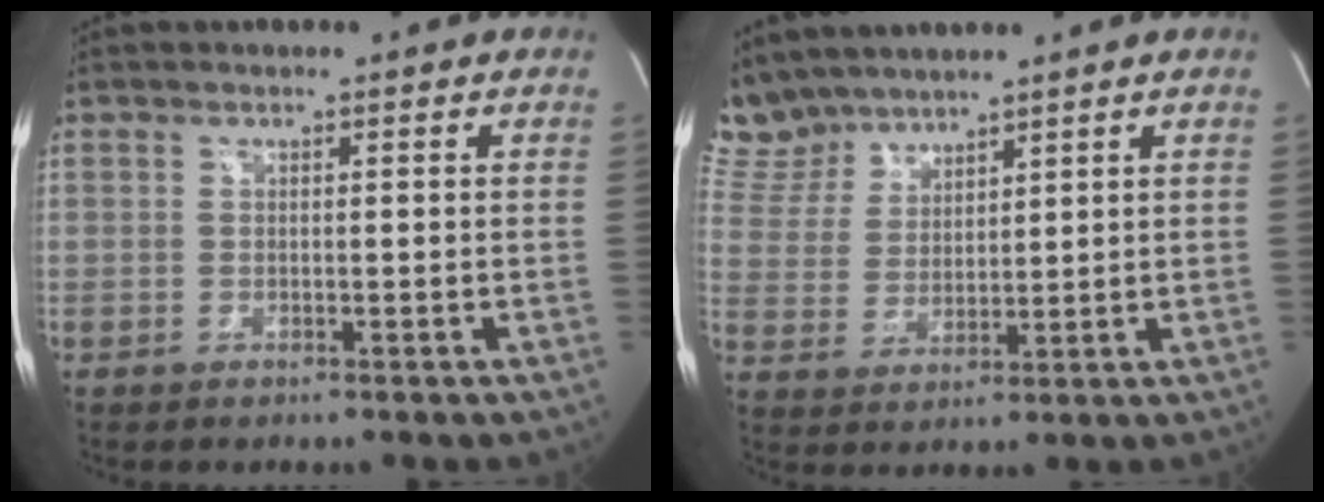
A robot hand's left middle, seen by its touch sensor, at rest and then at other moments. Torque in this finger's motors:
{"motor_torque": [0.47, -0.47, 0.02, -0.03]}